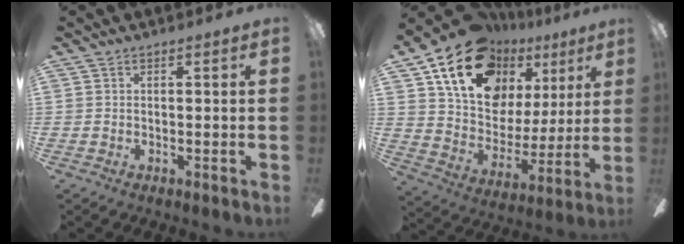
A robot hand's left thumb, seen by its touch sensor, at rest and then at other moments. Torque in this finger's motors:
{"motor_torque": [1.49, 1.60, 1.37, -1.40, 0.41]}